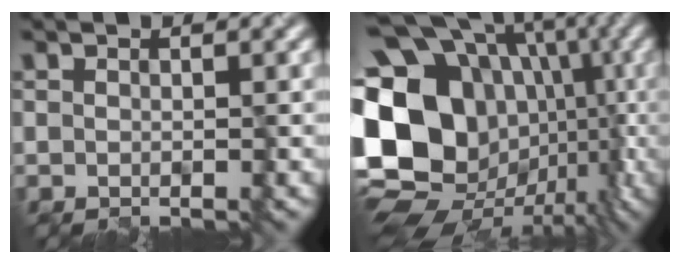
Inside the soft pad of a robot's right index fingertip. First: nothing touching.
{"total": 19.8, "force": [-1.9, 16.0, 11.6], "torque": [-0.199, 0.012, -0.049]}